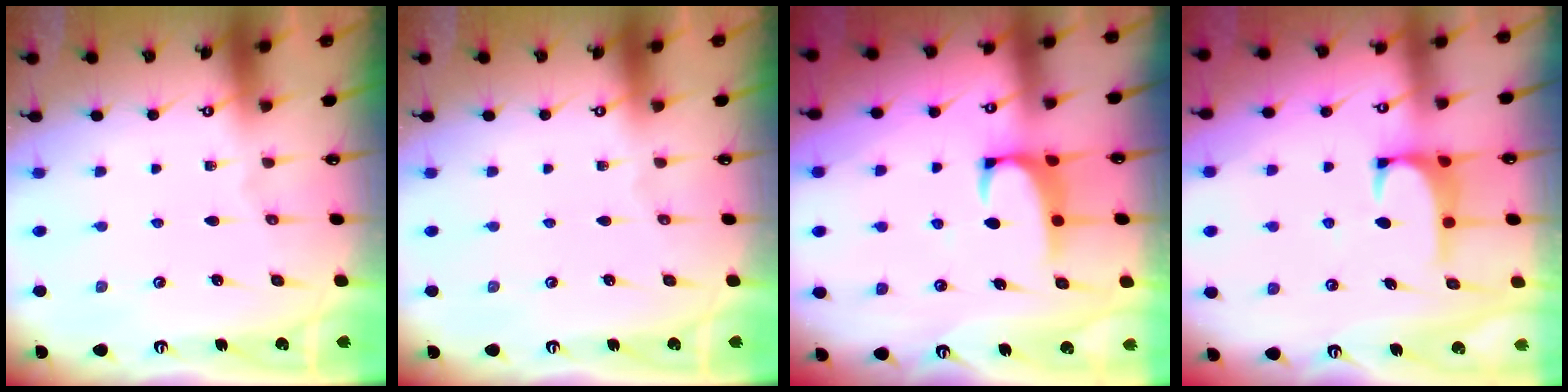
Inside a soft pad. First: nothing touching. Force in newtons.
{"total": 0.0}
{"total": 2.0, "press": 1.9, "slide": 0.7}
{"total": 1.2, "press": 1.1, "slide": 0.5}